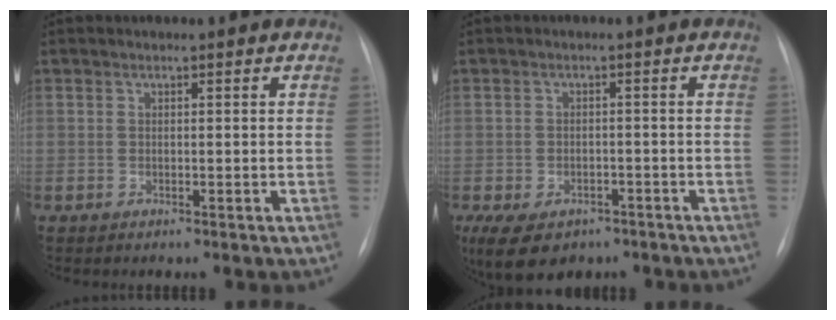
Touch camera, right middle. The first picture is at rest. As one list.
[{"total": 11.3, "force": [-7.1, 7.1, 5.2], "torque": [-0.119, 0.000, -0.097]}]